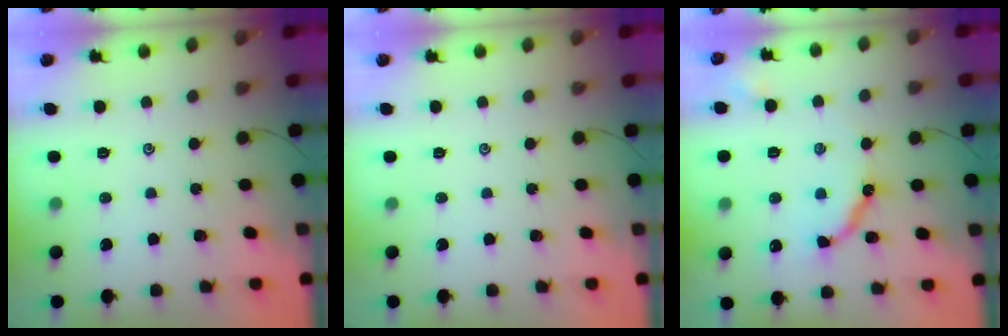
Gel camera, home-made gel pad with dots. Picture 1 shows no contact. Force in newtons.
{"total": 0.0}
{"total": 9.5, "press": 9.5, "slide": 0.8}